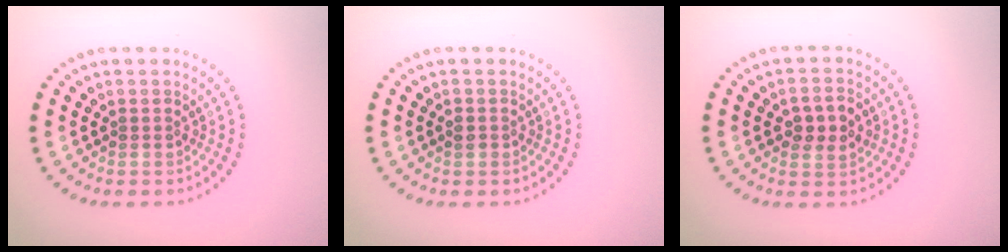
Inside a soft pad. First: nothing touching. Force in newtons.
{"total": 0.7, "press": 0.7, "slide": 0.2}
{"total": 2.8, "press": 2.8, "slide": 0.1}